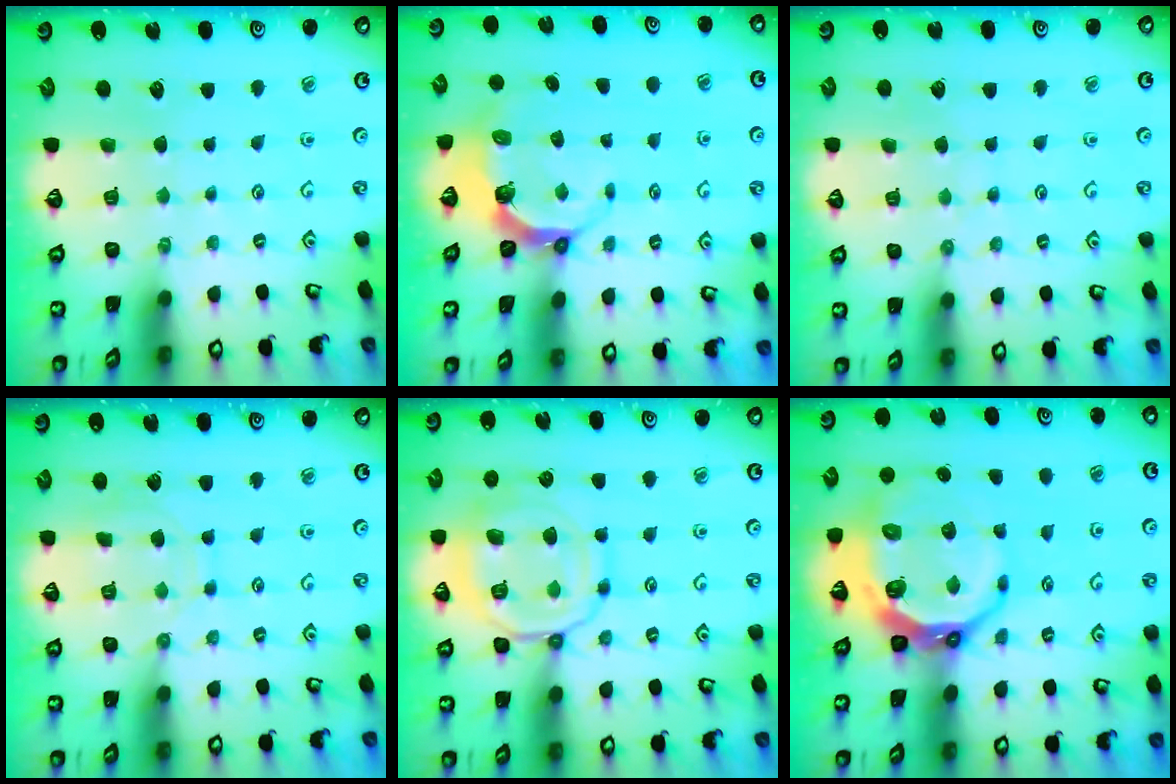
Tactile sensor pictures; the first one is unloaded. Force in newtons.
{"total": 5.8, "press": 4.8, "slide": 3.4}
{"total": 3.9, "press": 3.9, "slide": 0.4}
{"total": 9.2, "press": 9.2, "slide": 0.7}
{"total": 14.7, "press": 14.6, "slide": 1.4}
{"total": 14.0, "press": 13.2, "slide": 4.7}